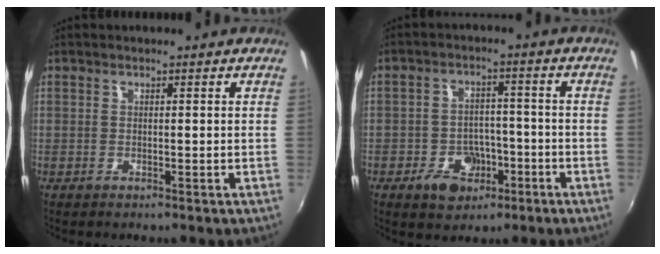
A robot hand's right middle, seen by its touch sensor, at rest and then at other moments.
{"total": 7.6, "force": [-4.2, 5.4, 3.3], "torque": [-0.079, 0.017, -0.053]}